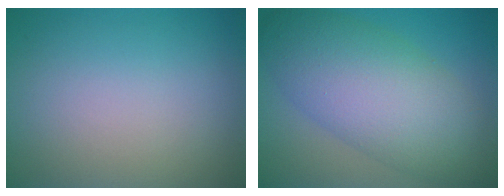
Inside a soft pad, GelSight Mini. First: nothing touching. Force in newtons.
{"total": 9.8, "press": 9.8, "slide": 0.4}